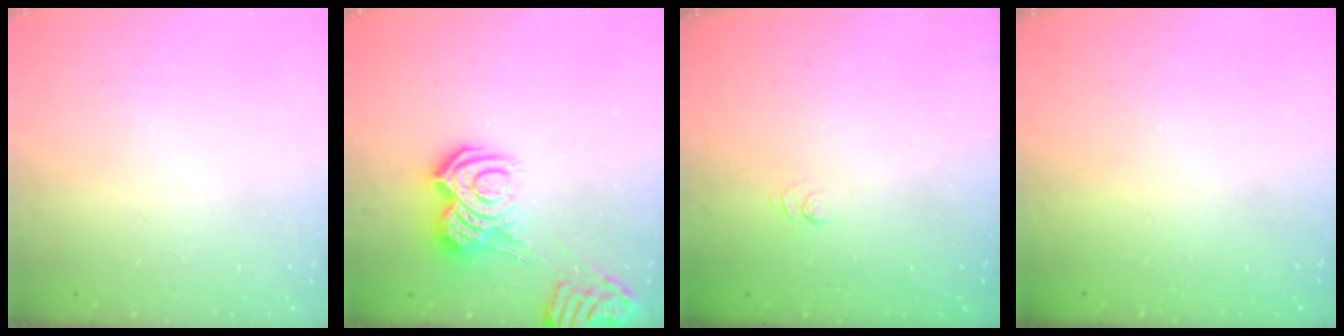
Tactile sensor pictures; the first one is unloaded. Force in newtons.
{"total": 12.0, "press": 12.0, "slide": 1.4}
{"total": 2.4, "press": 1.9, "slide": 1.4}
{"total": 2.3, "press": 2.2, "slide": 0.8}